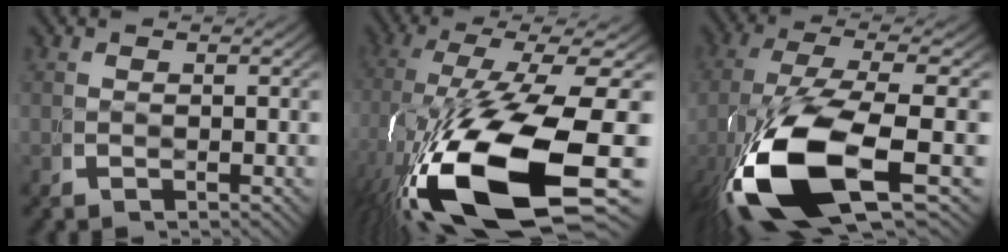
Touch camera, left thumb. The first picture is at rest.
{"total": 18.2, "force": [-3.6, 8.5, 15.7], "torque": [-0.332, -0.061, -0.004]}
{"total": 13.3, "force": [-2.1, 5.9, 11.8], "torque": [-0.266, -0.029, -0.009]}